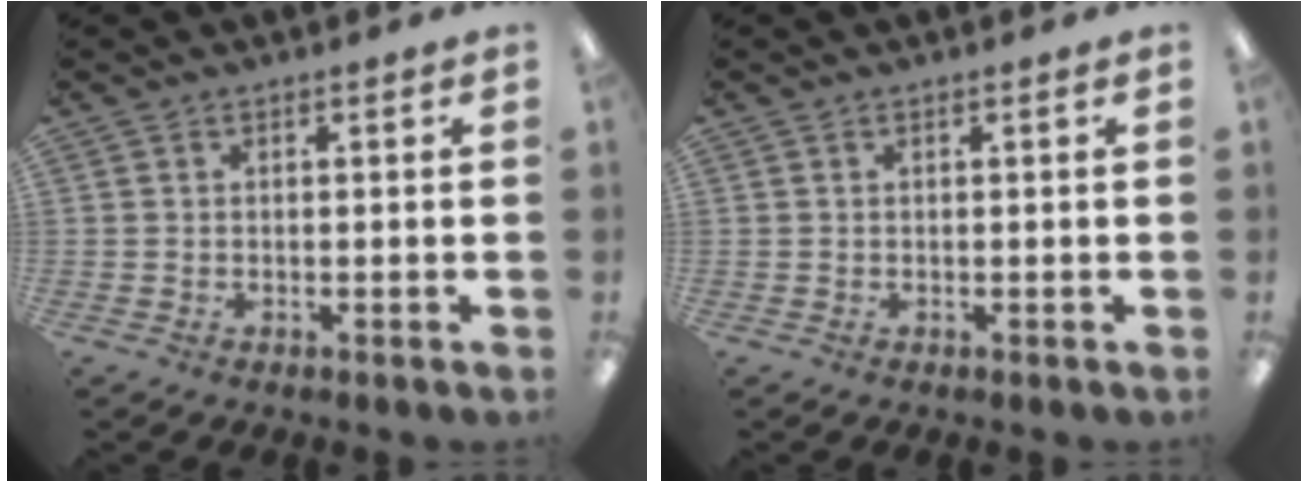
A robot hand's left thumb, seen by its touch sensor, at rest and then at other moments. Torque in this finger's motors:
{"motor_torque": [-0.07, 0.09, -0.24, 0.10, -0.01]}